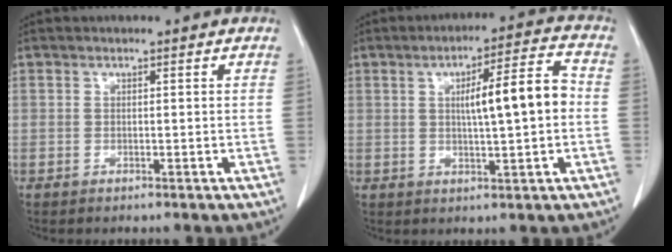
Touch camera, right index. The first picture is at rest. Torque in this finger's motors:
{"motor_torque": [0.94, 0.38, 0.52, 0.10]}